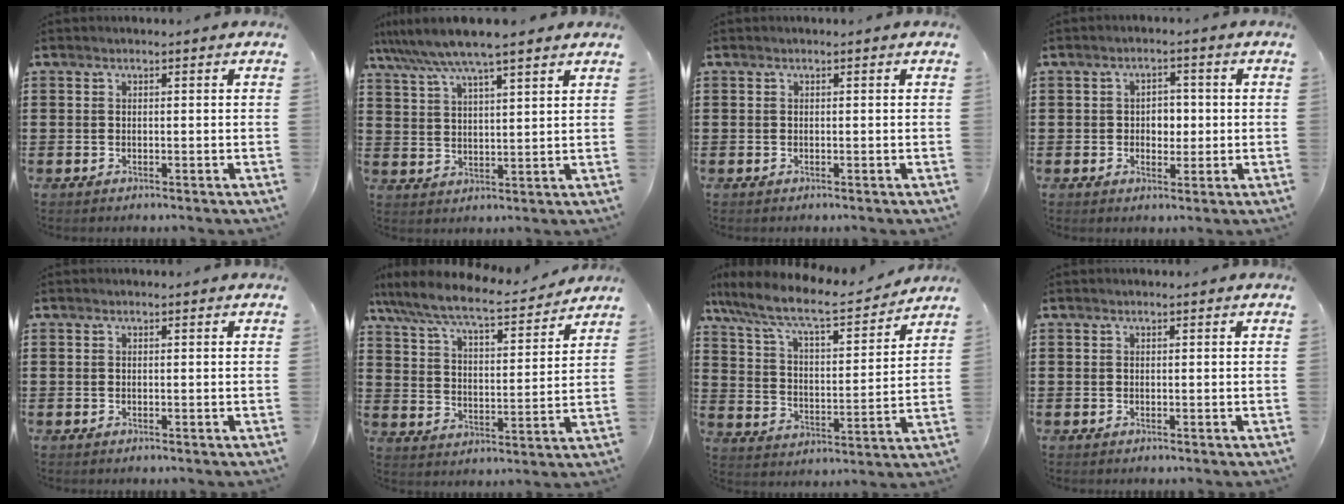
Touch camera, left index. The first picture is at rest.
{"total": 6.8, "force": [5.8, 0.5, 3.6], "torque": [-0.089, -0.018, 0.100]}
{"total": 0.0}
{"total": 3.3, "force": [-0.1, 2.4, 2.3], "torque": [-0.043, 0.005, -0.008]}
{"total": 0.0}
{"total": 7.5, "force": [6.7, 0.7, 3.2], "torque": [-0.093, -0.041, 0.112]}
{"total": 8.9, "force": [7.4, 1.2, 4.7], "torque": [-0.120, -0.043, 0.122]}
{"total": 0.0}